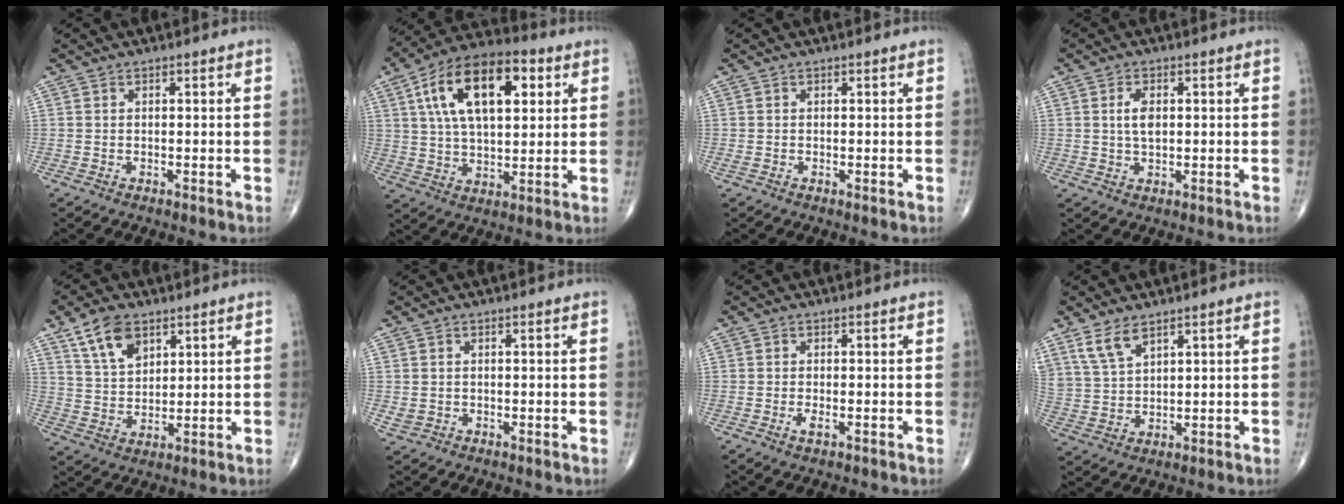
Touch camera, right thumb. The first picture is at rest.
{"total": 19.1, "force": [6.2, 9.6, 15.3], "torque": [-0.243, 0.006, 0.100]}
{"total": 0.7, "force": [-0.1, 0.2, 0.7], "torque": [-0.017, -0.004, -0.003]}
{"total": 3.6, "force": [0.5, 1.9, 3.0], "torque": [-0.056, -0.003, 0.009]}
{"total": 8.7, "force": [4.9, 5.0, 5.1], "torque": [-0.076, -0.026, 0.096]}
{"total": 1.6, "force": [-0.1, 1.3, 0.8], "torque": [-0.016, 0.001, 0.001]}
{"total": 1.6, "force": [-0.6, 0.6, 1.4], "torque": [-0.028, -0.002, -0.012]}
{"total": 6.0, "force": [4.2, 2.5, 3.5], "torque": [-0.069, -0.016, 0.094]}